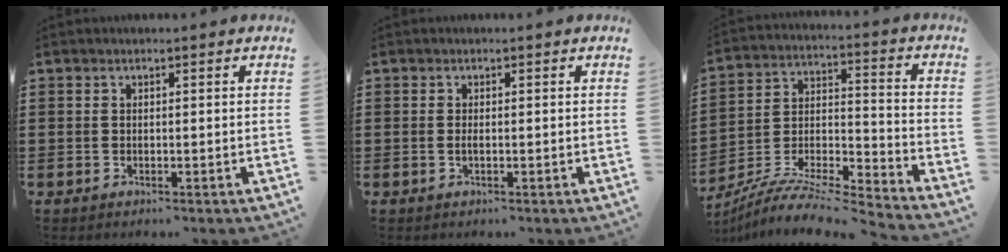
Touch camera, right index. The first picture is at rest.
{"total": 0.8, "force": [-0.2, 0.1, 0.7], "torque": [-0.014, -0.002, -0.003]}
{"total": 8.3, "force": [-7.9, 0.5, 2.6], "torque": [-0.048, 0.000, -0.161]}